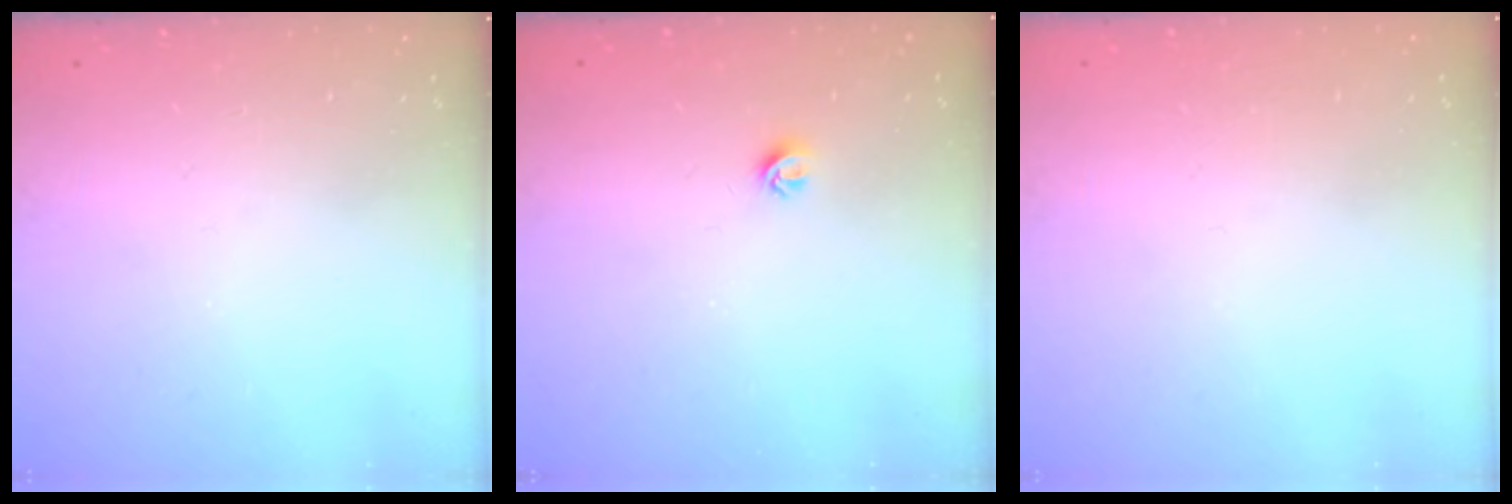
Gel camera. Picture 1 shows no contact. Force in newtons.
{"total": 5.0, "press": 4.9, "slide": 0.7}
{"total": 0.7, "press": 0.7, "slide": 0.1}